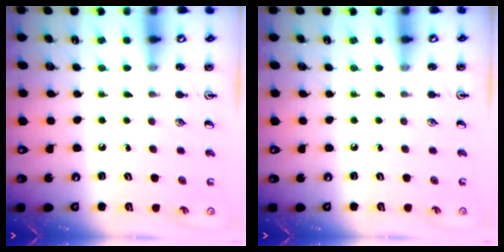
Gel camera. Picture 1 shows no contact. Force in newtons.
{"total": 0.0}